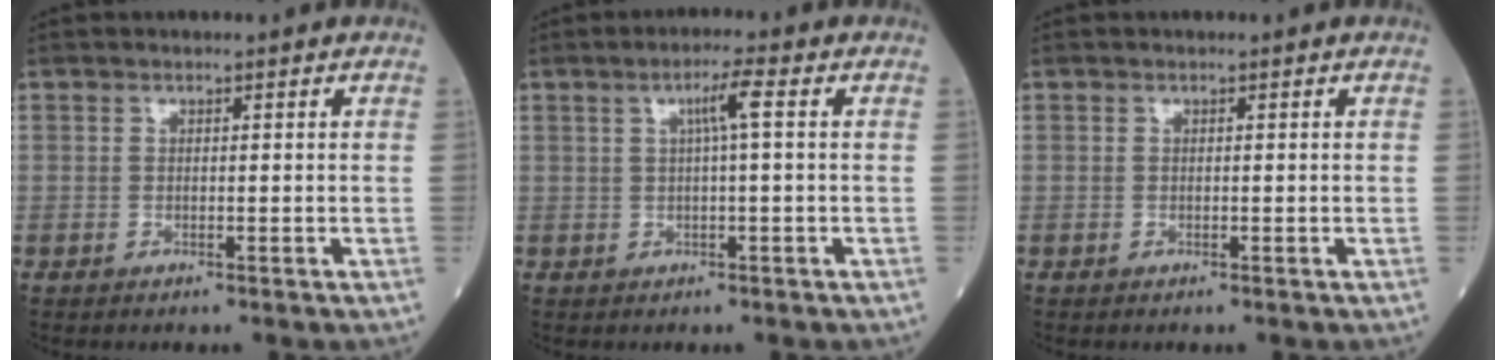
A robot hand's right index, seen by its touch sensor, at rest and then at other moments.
{"total": 3.4, "force": [0.8, -0.3, 3.3], "torque": [-0.058, 0.006, 0.012]}
{"total": 0.0}